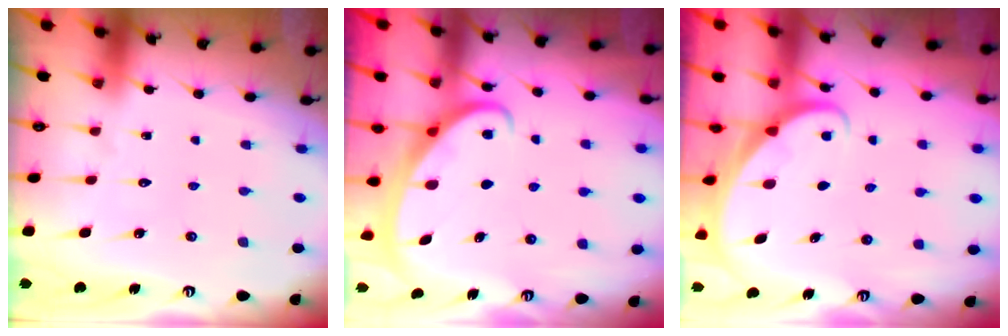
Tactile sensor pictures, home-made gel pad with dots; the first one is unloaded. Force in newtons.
{"total": 2.6, "press": 2.5, "slide": 0.3}
{"total": 1.8, "press": 1.8, "slide": 0.0}